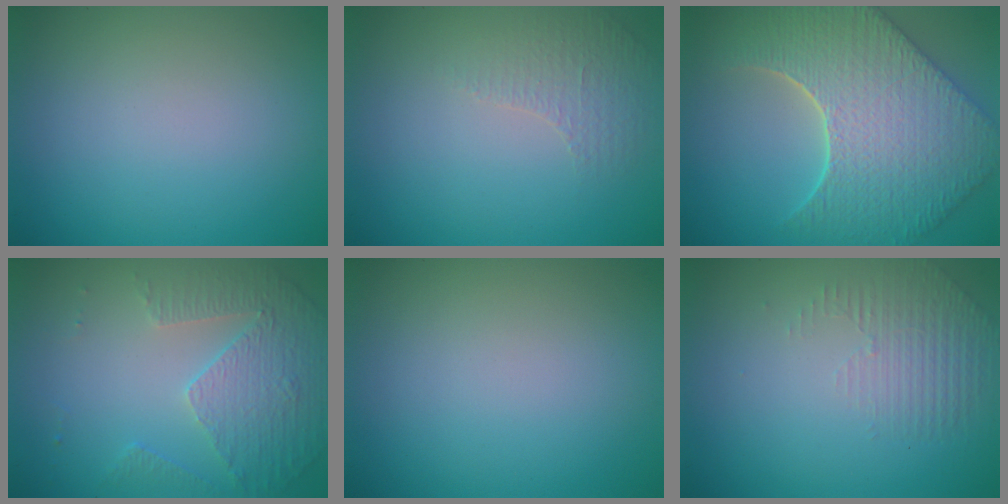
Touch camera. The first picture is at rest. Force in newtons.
{"total": 1.1, "press": 0.7, "slide": 0.8}
{"total": 9.2, "press": 7.4, "slide": 5.5}
{"total": 5.0, "press": 3.6, "slide": 3.5}
{"total": 0.0}
{"total": 1.3, "press": 0.5, "slide": 1.2}